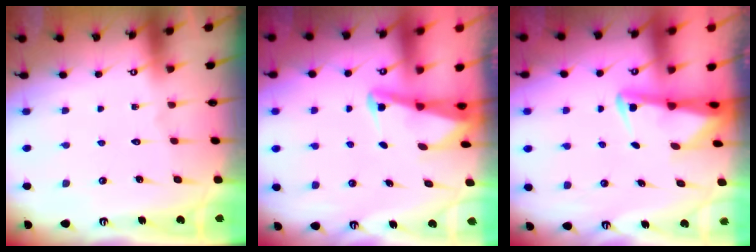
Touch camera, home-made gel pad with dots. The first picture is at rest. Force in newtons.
{"total": 2.7, "press": 2.7, "slide": 0.6}
{"total": 2.7, "press": 2.6, "slide": 0.6}